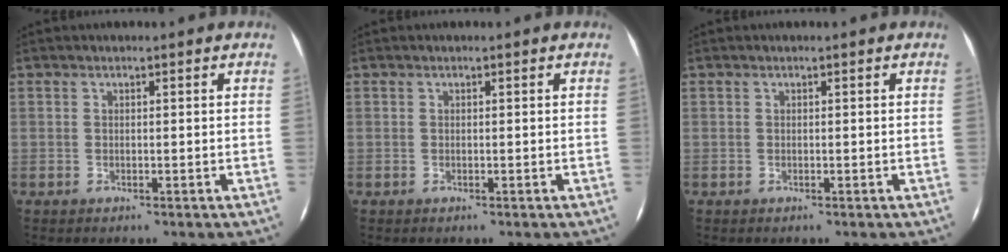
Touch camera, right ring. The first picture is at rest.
{"total": 0.0}
{"total": 0.0}